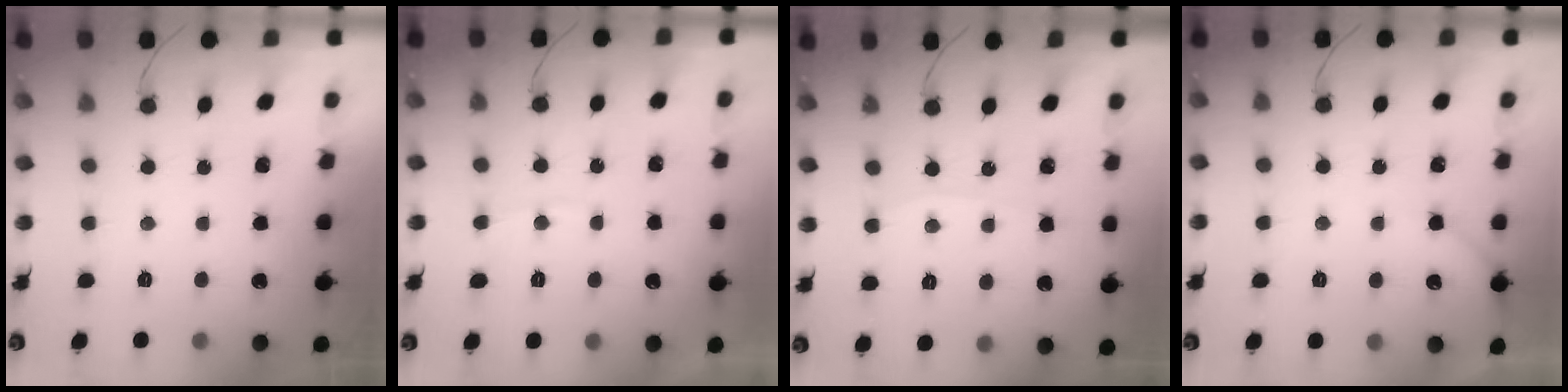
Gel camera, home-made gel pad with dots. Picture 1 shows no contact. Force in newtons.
{"total": 4.7, "press": 4.7, "slide": 0.6}
{"total": 2.6, "press": 2.5, "slide": 0.4}
{"total": 2.8, "press": 2.8, "slide": 0.4}